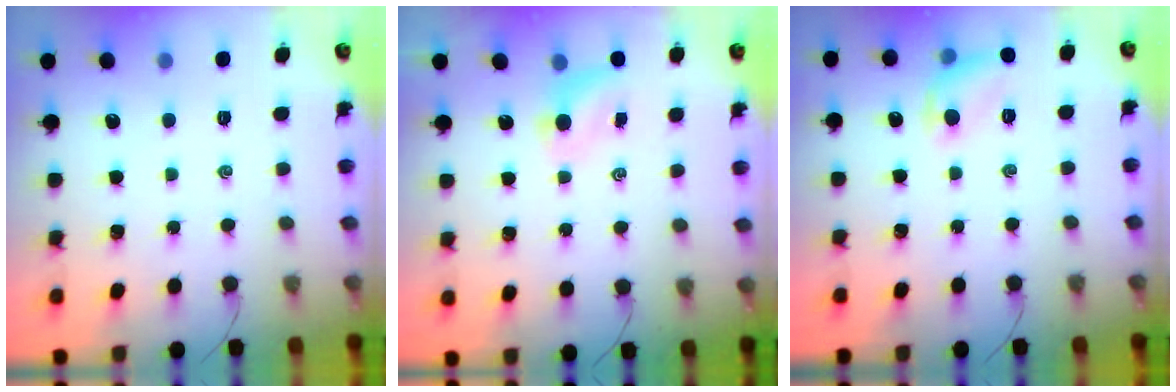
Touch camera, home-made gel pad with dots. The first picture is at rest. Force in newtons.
{"total": 4.1, "press": 4.0, "slide": 0.6}
{"total": 8.6, "press": 8.6, "slide": 0.2}